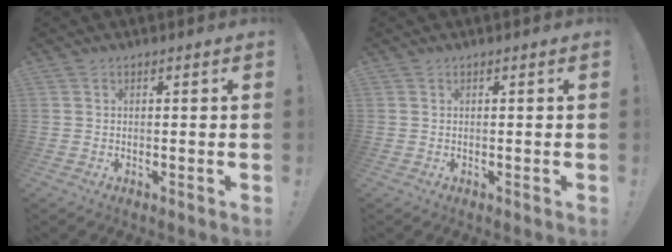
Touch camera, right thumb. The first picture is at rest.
{"total": 0.0}